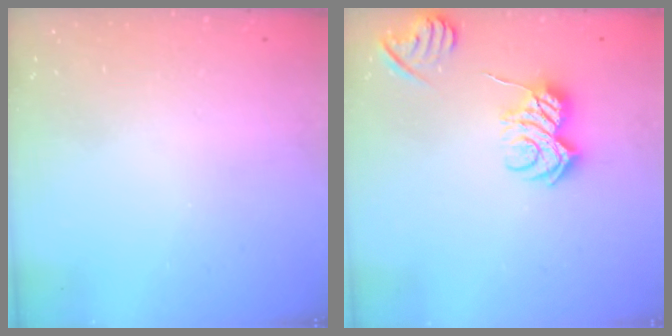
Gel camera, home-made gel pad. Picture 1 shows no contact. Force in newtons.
{"total": 8.0, "press": 8.0, "slide": 0.7}